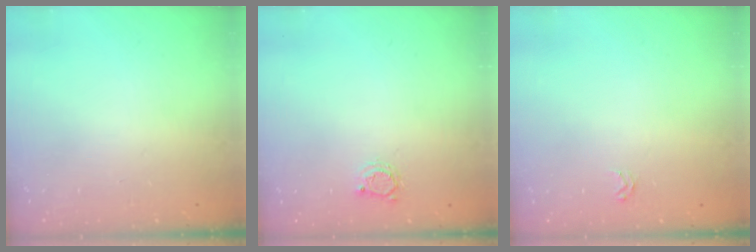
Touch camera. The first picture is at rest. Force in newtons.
{"total": 2.6, "press": 2.6, "slide": 0.4}
{"total": 1.6, "press": 1.6, "slide": 0.2}